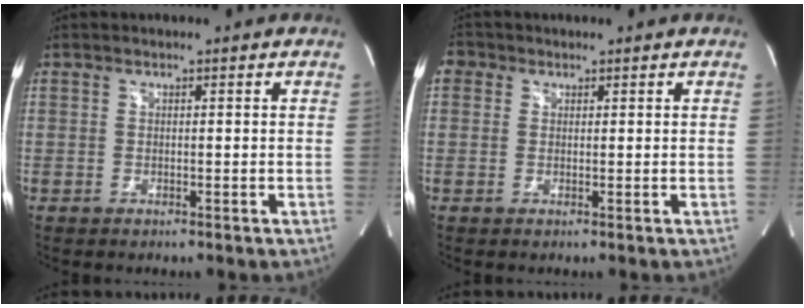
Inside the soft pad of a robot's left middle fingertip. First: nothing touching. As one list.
[{"total": 2.3, "force": [0.9, 2.1, 0.5], "torque": [-0.004, 0.012, 0.012]}]